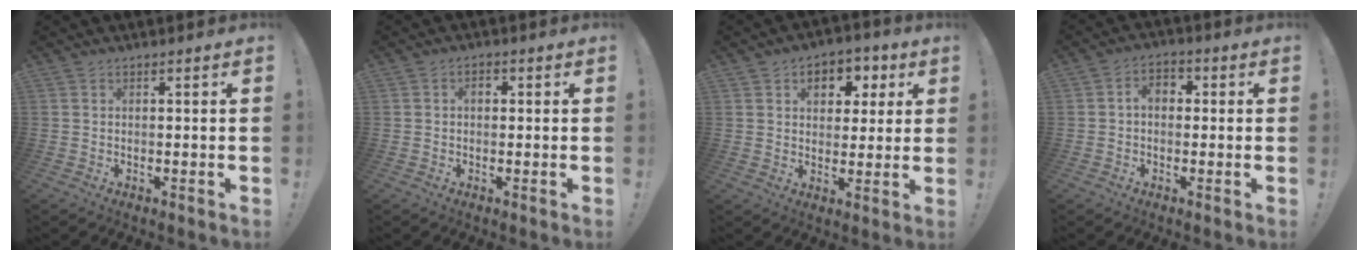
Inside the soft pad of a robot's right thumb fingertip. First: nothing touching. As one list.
[{"total": 1.9, "force": [0.0, 1.2, 1.4], "torque": [-0.022, 0.006, -0.003]}, {"total": 8.0, "force": [2.7, 6.3, 4.1], "torque": [-0.040, -0.013, 0.048]}, {"total": 4.7, "force": [0.3, 3.1, 3.4], "torque": [-0.059, 0.008, 0.003]}]